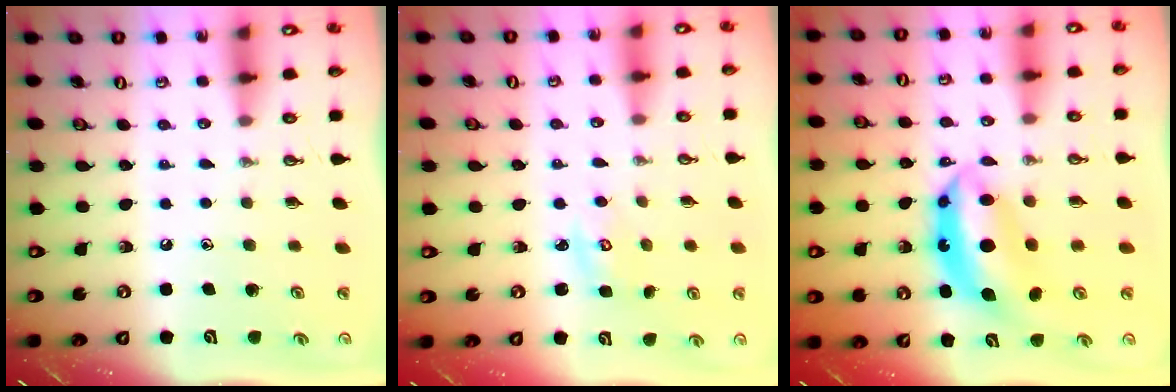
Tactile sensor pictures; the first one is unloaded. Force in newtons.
{"total": 2.7, "press": 2.7, "slide": 0.3}
{"total": 10.9, "press": 10.9, "slide": 0.8}